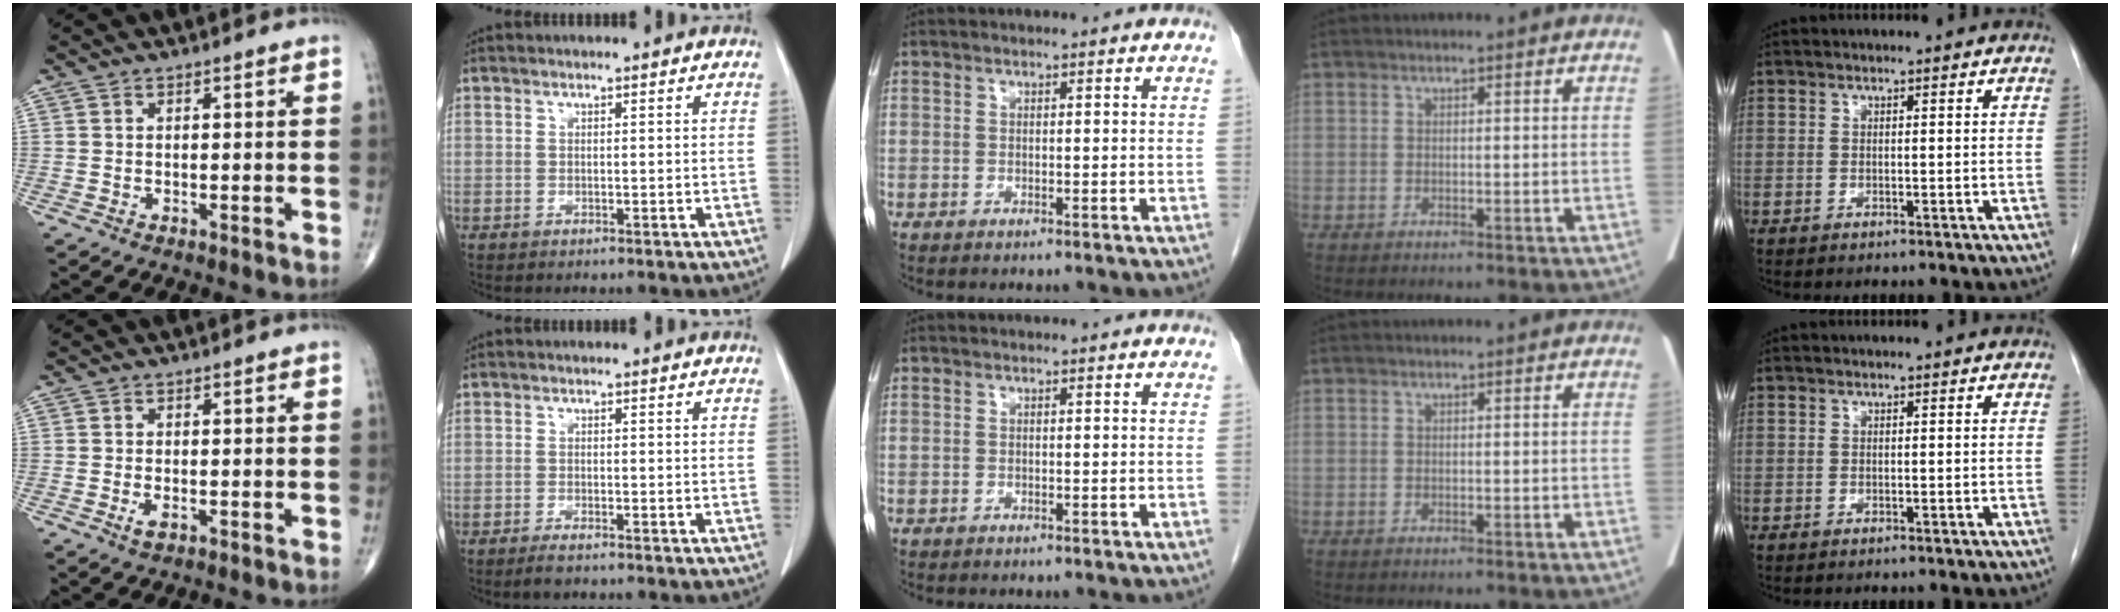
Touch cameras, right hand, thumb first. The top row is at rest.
{"thumb": {"total": 1.7, "force": [-0.6, 0.8, 1.4], "torque": [-0.030, -0.001, -0.010]}, "index": {"total": 1.8, "force": [-1.4, 0.2, 1.0], "torque": [-0.021, -0.003, -0.022]}}